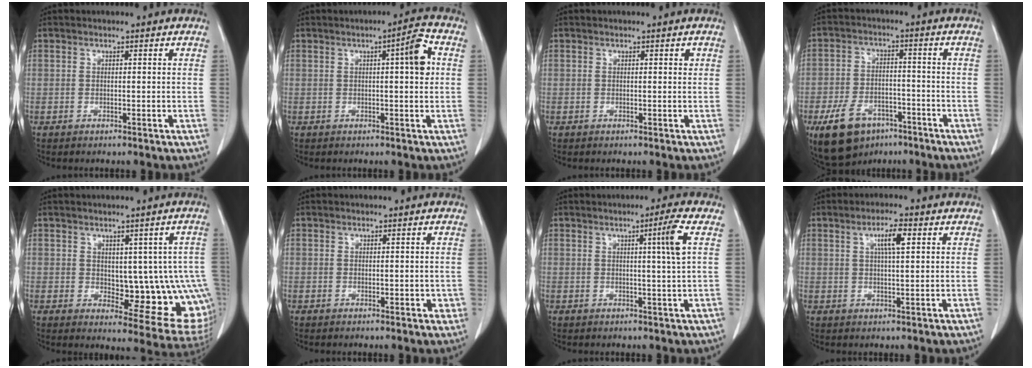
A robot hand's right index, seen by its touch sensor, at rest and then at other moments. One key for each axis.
{"total": 4.9, "fx": 1.0, "fy": 0.5, "fz": 4.8, "tx": -0.067, "ty": 0.008, "tz": 0.010}
{"total": 0.6, "fx": 0.3, "fy": 0.2, "fz": 0.4, "tx": -0.005, "ty": 0.001, "tz": 0.002}
{"total": 10.9, "fx": -6.7, "fy": 6.3, "fz": 5.8, "tx": -0.110, "ty": 0.001, "tz": -0.105}
{"total": 12.3, "fx": -0.2, "fy": 5.4, "fz": 11.1, "tx": -0.105, "ty": 0.005, "tz": 0.014}
{"total": 1.6, "fx": -0.1, "fy": 1.1, "fz": 1.2, "tx": -0.007, "ty": 0.005, "tz": 0.001}
{"total": 4.3, "fx": 1.2, "fy": -1.4, "fz": 3.9, "tx": -0.067, "ty": -0.007, "tz": 0.020}
{"total": 4.2, "fx": 1.5, "fy": 0.5, "fz": 3.9, "tx": -0.068, "ty": 0.002, "tz": 0.026}